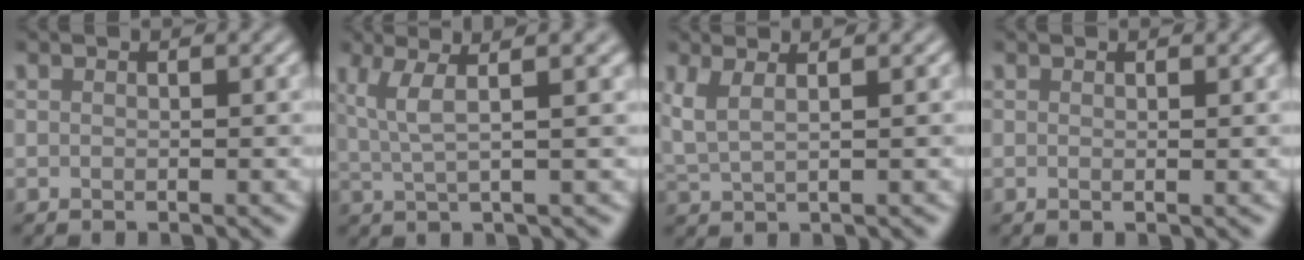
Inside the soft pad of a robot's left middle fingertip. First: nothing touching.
{"total": 5.9, "force": [2.5, 1.3, 5.1], "torque": [-0.085, 0.015, 0.043]}
{"total": 2.7, "force": [1.4, 0.8, 2.2], "torque": [-0.041, 0.001, 0.024]}
{"total": 0.5, "force": [0.1, 0.1, 0.5], "torque": [-0.006, -0.001, 0.001]}